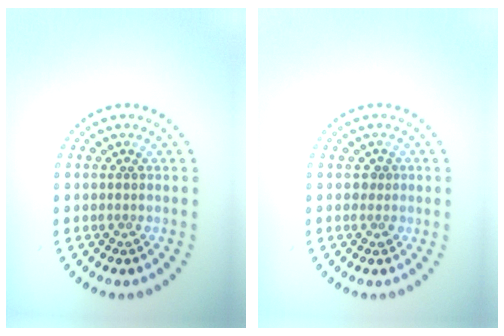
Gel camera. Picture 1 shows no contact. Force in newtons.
{"total": 0.9, "press": 0.8, "slide": 0.3}